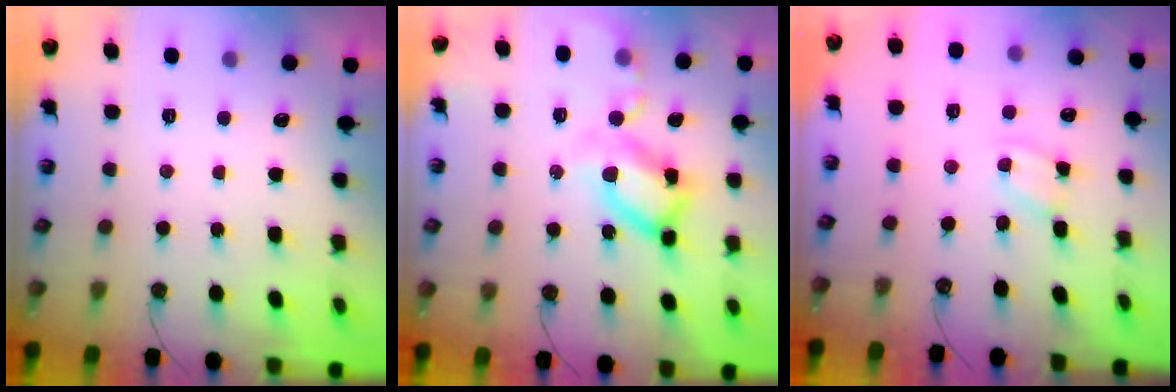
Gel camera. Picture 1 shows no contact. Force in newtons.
{"total": 16.2, "press": 16.0, "slide": 2.6}
{"total": 2.7, "press": 2.7, "slide": 0.4}